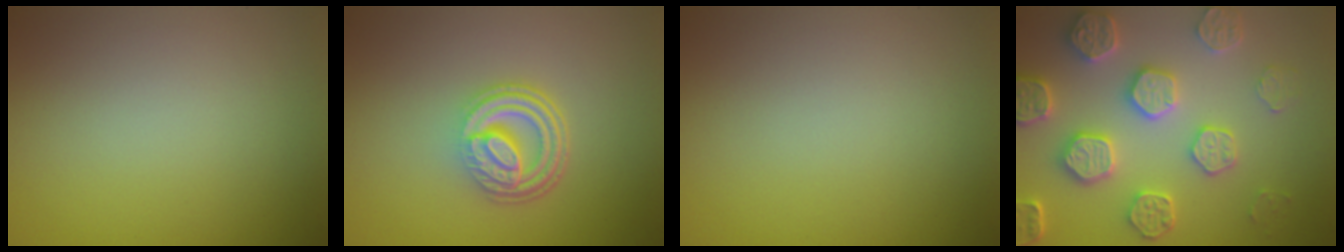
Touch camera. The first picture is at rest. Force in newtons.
{"total": 4.8, "press": 3.3, "slide": 3.5}
{"total": 0.0}
{"total": 6.2, "press": 5.6, "slide": 2.6}